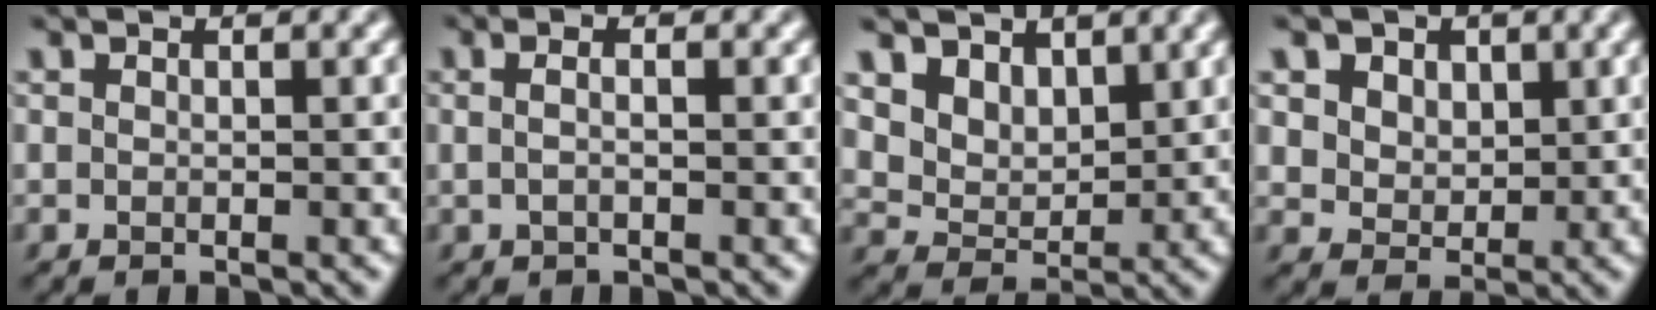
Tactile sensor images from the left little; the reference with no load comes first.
{"total": 1.9, "force": [0.3, 0.7, 1.8], "torque": [-0.027, 0.005, -0.007]}
{"total": 4.8, "force": [3.0, 3.2, 2.1], "torque": [-0.070, -0.025, 0.073]}
{"total": 5.3, "force": [2.5, 4.0, 2.3], "torque": [-0.060, -0.001, 0.044]}